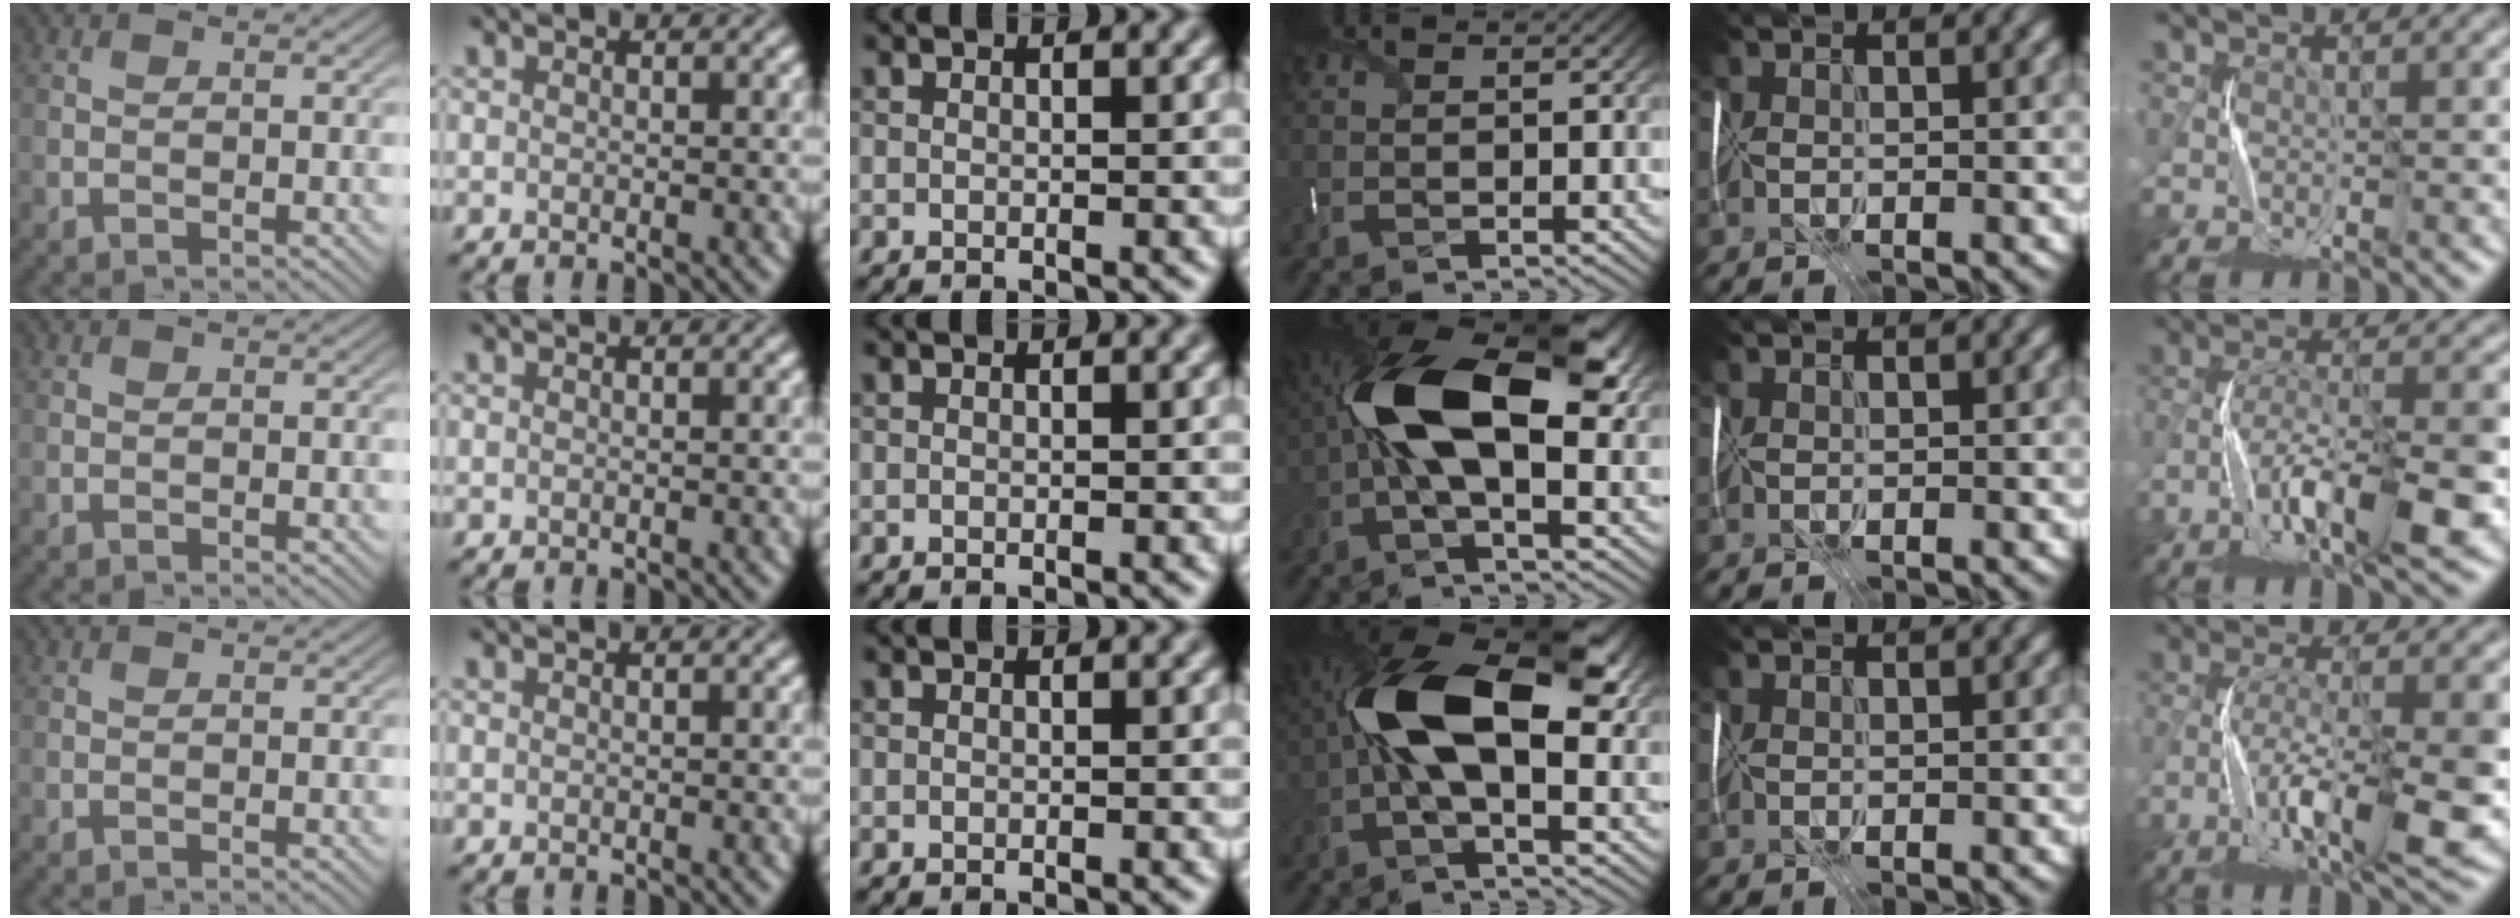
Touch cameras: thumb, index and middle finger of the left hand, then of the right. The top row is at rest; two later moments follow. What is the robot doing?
{"motion": "wrap", "object": "plastic wrap"}